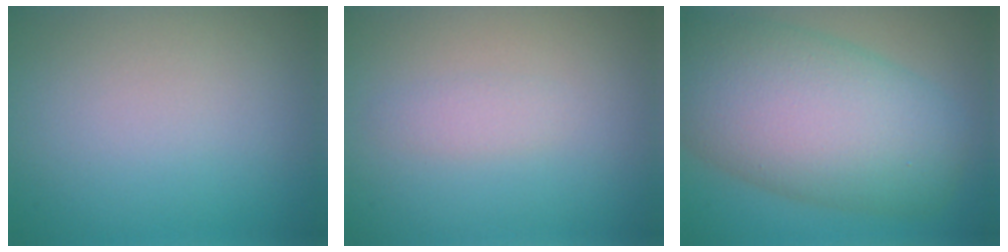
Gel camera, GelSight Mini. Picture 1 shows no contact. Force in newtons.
{"total": 1.1, "press": 1.1, "slide": 0.1}
{"total": 12.3, "press": 12.3, "slide": 0.4}